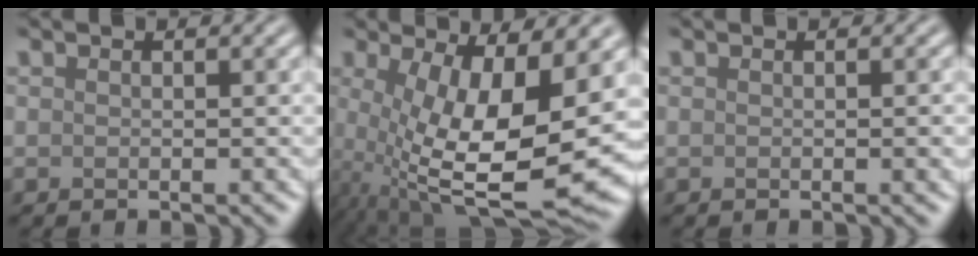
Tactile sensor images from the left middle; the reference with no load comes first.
{"total": 12.5, "force": [-0.6, 4.0, 11.8], "torque": [-0.204, -0.023, 0.001]}
{"total": 1.0, "force": [-0.1, 0.2, 0.9], "torque": [-0.010, 0.000, -0.001]}